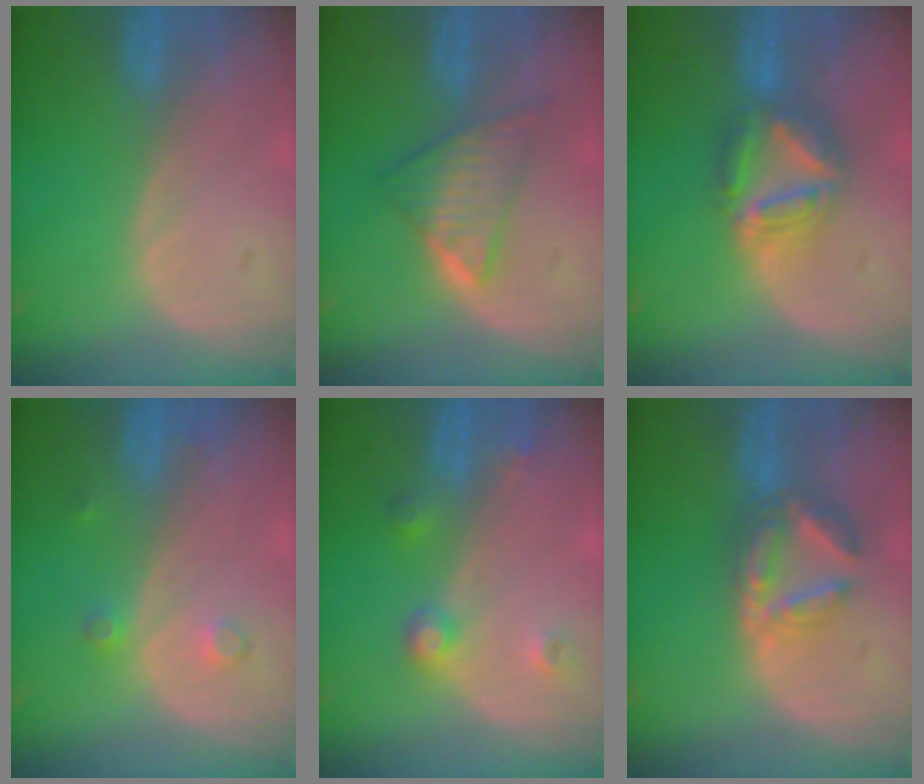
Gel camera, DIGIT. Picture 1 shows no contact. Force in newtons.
{"total": 5.9, "press": 5.9, "slide": 0.7}
{"total": 7.8, "press": 6.7, "slide": 4.0}
{"total": 2.5, "press": 2.1, "slide": 1.3}
{"total": 3.7, "press": 3.4, "slide": 1.3}
{"total": 6.9, "press": 6.0, "slide": 3.3}